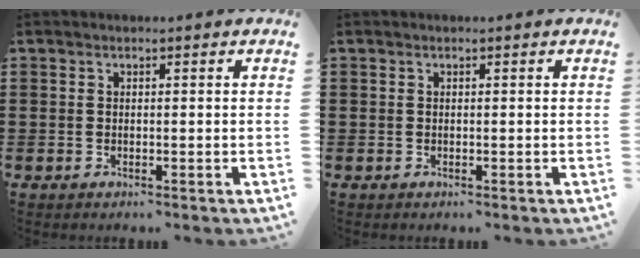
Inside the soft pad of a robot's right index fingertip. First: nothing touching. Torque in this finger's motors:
{"motor_torque": [-0.58, 1.56, 0.00, 0.00]}